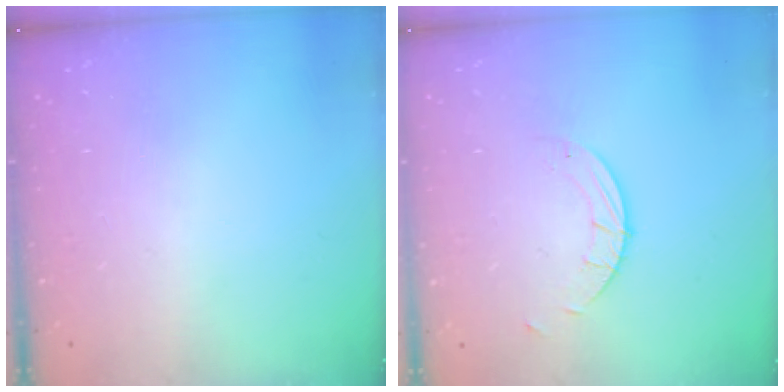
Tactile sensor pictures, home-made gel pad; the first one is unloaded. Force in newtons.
{"total": 1.9, "press": 1.9, "slide": 0.1}